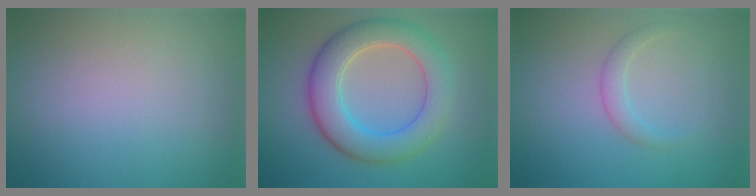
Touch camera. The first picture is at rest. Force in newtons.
{"total": 6.8, "press": 6.8, "slide": 0.2}
{"total": 1.4, "press": 1.4, "slide": 0.1}